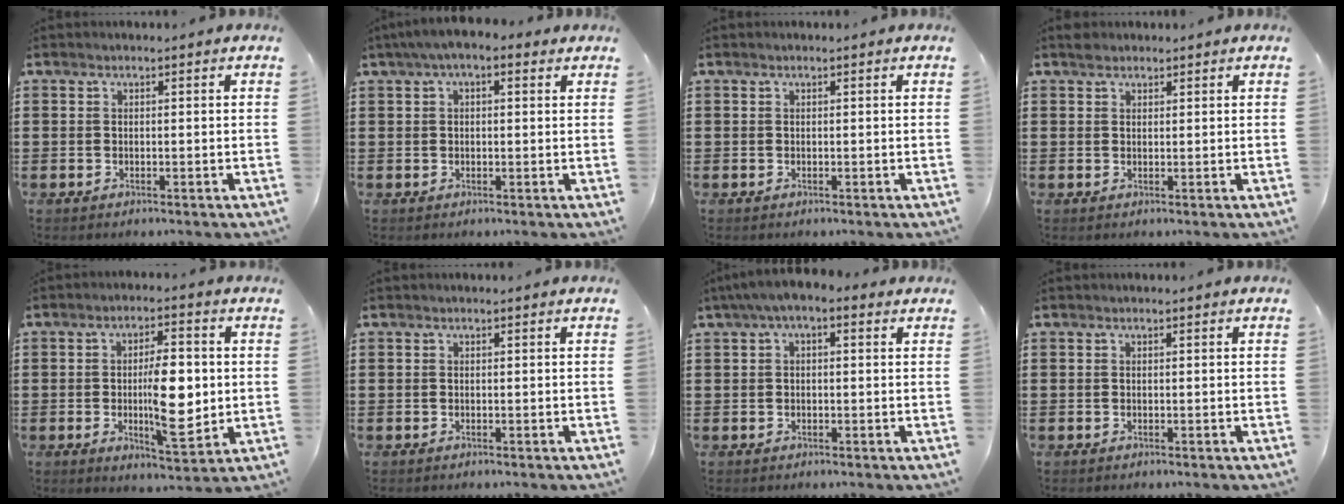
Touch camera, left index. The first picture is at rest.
{"total": 3.1, "force": [1.3, 1.3, 2.5], "torque": [-0.051, 0.008, 0.021]}
{"total": 0.0}
{"total": 1.3, "force": [1.1, 0.6, 0.2], "torque": [-0.008, 0.002, 0.023]}
{"total": 10.0, "force": [0.0, 4.0, 9.1], "torque": [-0.136, -0.008, -0.005]}
{"total": 0.0}
{"total": 2.5, "force": [0.3, 1.2, 2.2], "torque": [-0.049, 0.005, -0.001]}
{"total": 0.0}